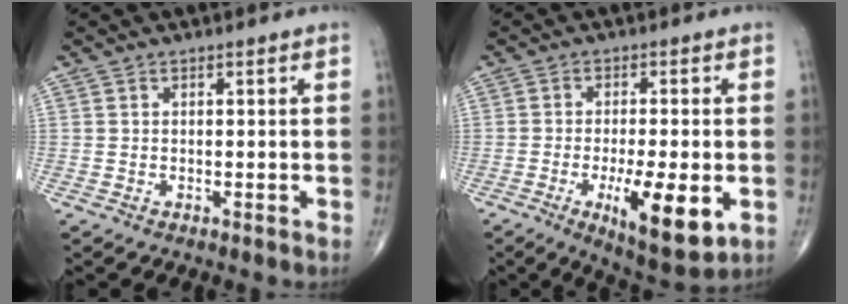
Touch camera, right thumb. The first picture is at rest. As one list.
[{"total": 11.9, "force": [-3.5, 3.4, 10.9], "torque": [-0.168, -0.019, -0.050]}]